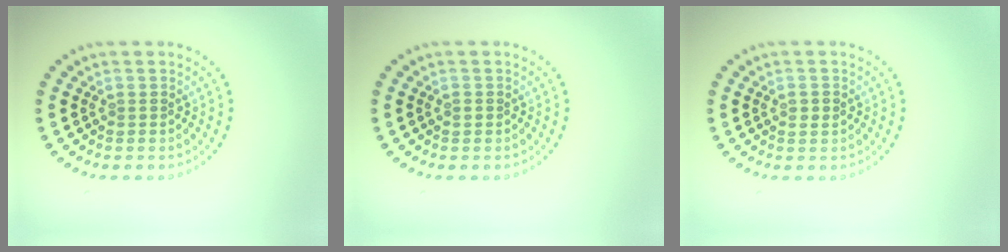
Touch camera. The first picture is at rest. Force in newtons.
{"total": 0.6, "press": 0.6, "slide": 0.1}
{"total": 0.9, "press": 0.9, "slide": 0.2}